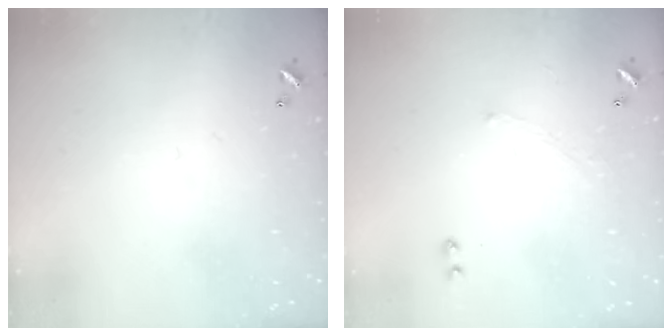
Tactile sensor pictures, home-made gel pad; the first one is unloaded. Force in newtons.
{"total": 1.0, "press": 0.7, "slide": 0.6}